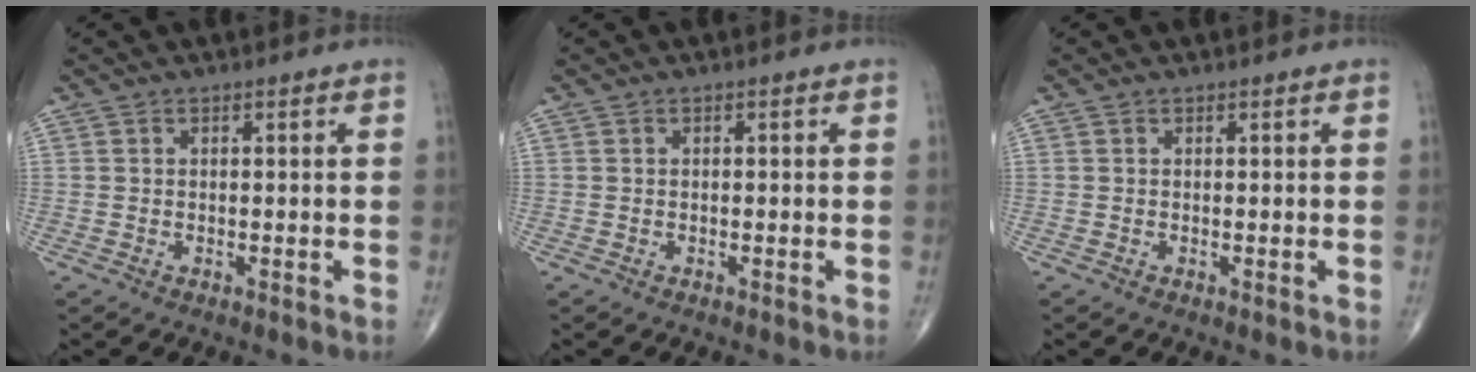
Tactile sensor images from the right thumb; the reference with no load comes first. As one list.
[{"total": 0.0}, {"total": 0.0}]